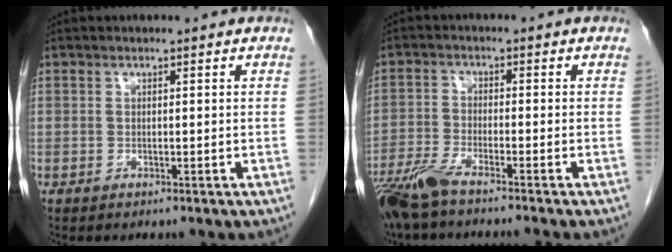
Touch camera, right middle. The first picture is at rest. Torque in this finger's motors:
{"motor_torque": [0.61, -0.55, 0.18, 0.05]}